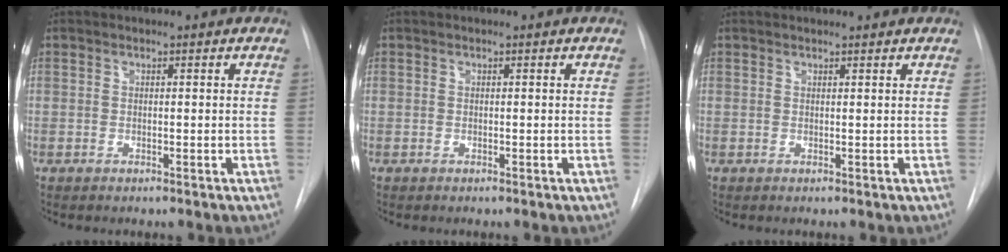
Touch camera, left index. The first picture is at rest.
{"total": 0.0}
{"total": 2.6, "force": [2.5, 0.2, 0.6], "torque": [-0.010, 0.020, 0.030]}